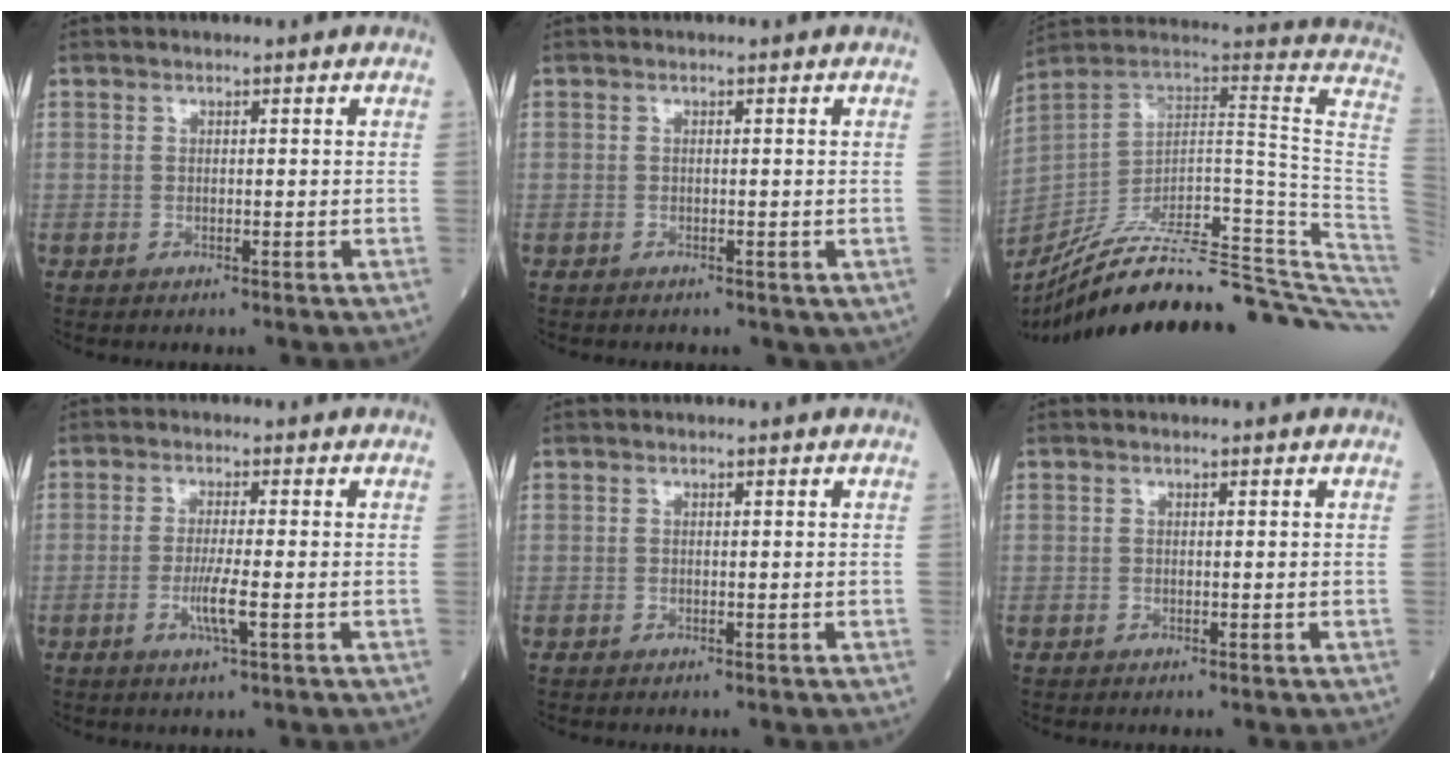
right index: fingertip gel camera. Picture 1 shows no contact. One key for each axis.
{"total": 0.9, "fx": -0.3, "fy": 0.6, "fz": 0.6, "tx": -0.009, "ty": -0.001, "tz": 0.000}
{"total": 36.3, "fx": -30.5, "fy": 2.4, "fz": 19.5, "tx": -0.165, "ty": -0.028, "tz": -0.421}
{"total": 4.1, "fx": -1.2, "fy": -0.2, "fz": 3.9, "tx": -0.078, "ty": -0.008, "tz": -0.024}
{"total": 0.0}
{"total": 0.0}